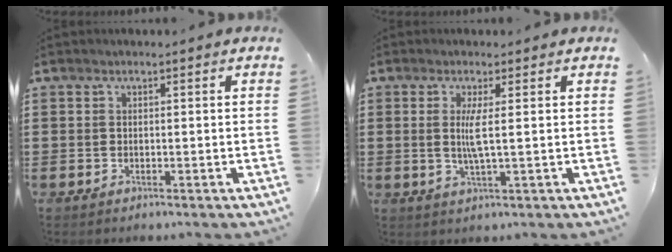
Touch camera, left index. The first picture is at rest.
{"total": 4.0, "force": [0.4, 0.0, 4.0], "torque": [-0.084, -0.009, 0.003]}